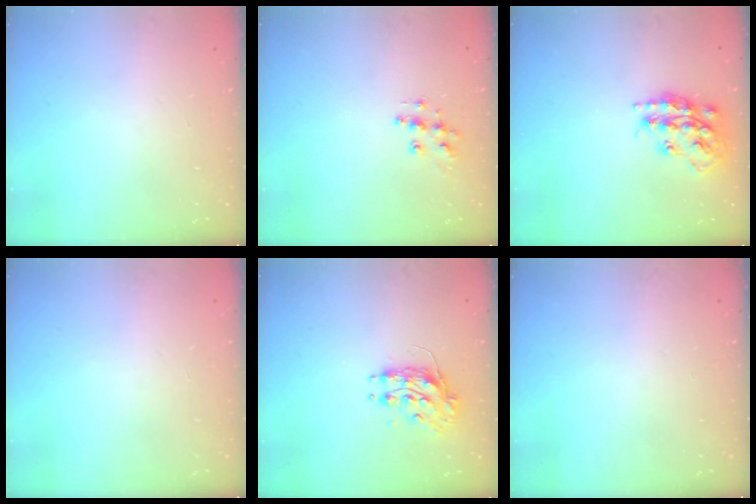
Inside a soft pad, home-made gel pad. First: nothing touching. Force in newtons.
{"total": 9.0, "press": 9.0, "slide": 0.5}
{"total": 17.1, "press": 17.1, "slide": 1.0}
{"total": 0.0}
{"total": 8.3, "press": 8.3, "slide": 0.2}
{"total": 0.0}